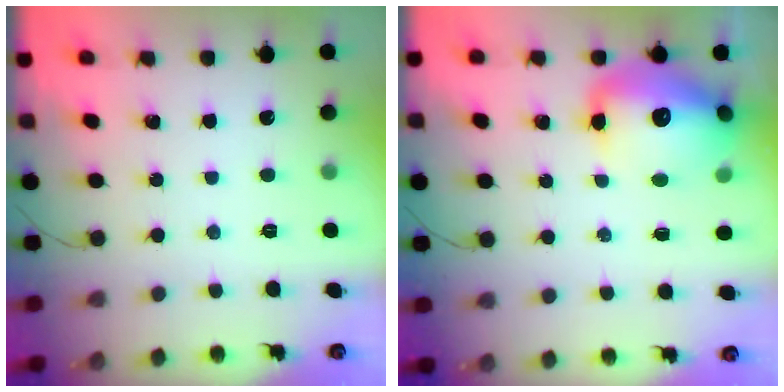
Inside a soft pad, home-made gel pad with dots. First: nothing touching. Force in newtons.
{"total": 16.4, "press": 15.9, "slide": 4.2}